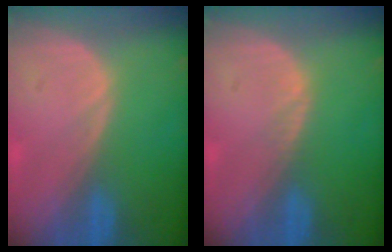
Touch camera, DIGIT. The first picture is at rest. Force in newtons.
{"total": 0.5, "press": 0.5, "slide": 0.1}